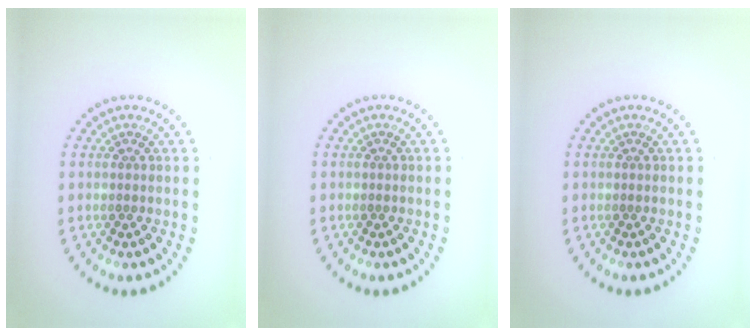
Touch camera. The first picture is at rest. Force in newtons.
{"total": 0.0}
{"total": 0.0}